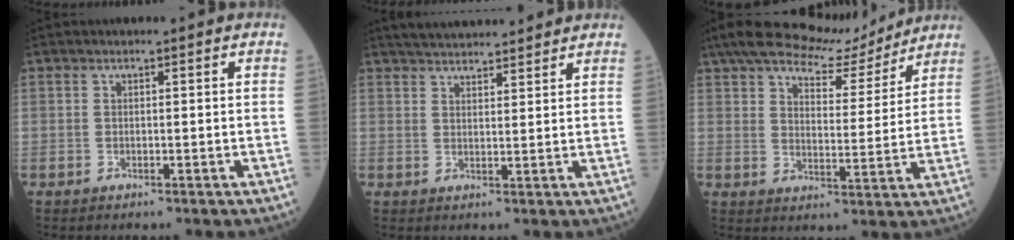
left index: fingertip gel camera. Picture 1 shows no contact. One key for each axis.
{"total": 10.3, "fx": 9.5, "fy": 1.9, "fz": 3.6, "tx": -0.054, "ty": 0.026, "tz": 0.137}
{"total": 13.7, "fx": 12.0, "fy": 3.4, "fz": 5.6, "tx": -0.093, "ty": 0.009, "tz": 0.177}